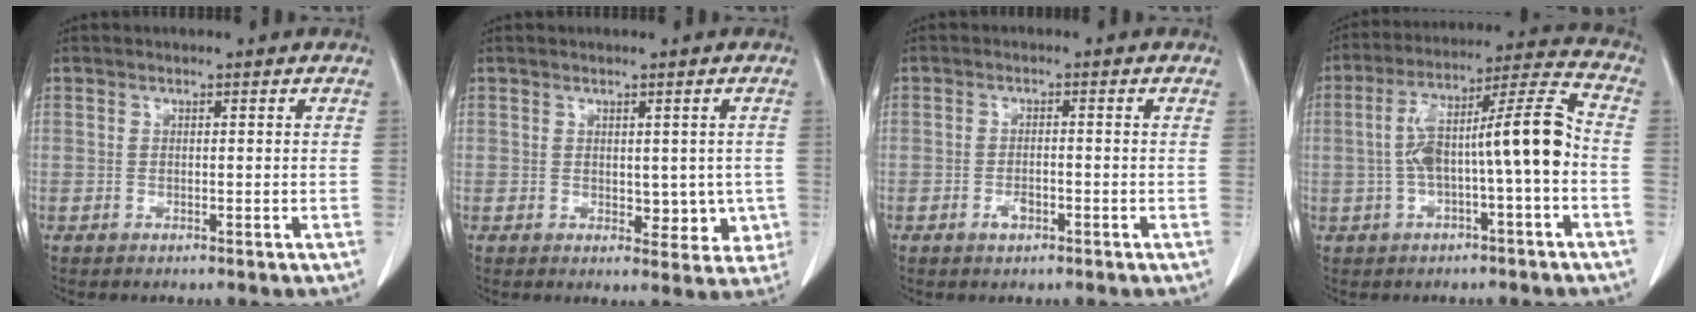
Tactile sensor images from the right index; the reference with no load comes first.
{"total": 4.9, "force": [-0.1, 3.0, 3.9], "torque": [-0.027, -0.004, 0.007]}
{"total": 2.0, "force": [-1.0, 0.9, 1.5], "torque": [-0.028, 0.001, -0.015]}
{"total": 13.4, "force": [-1.5, 1.3, 13.2], "torque": [-0.228, 0.041, -0.022]}